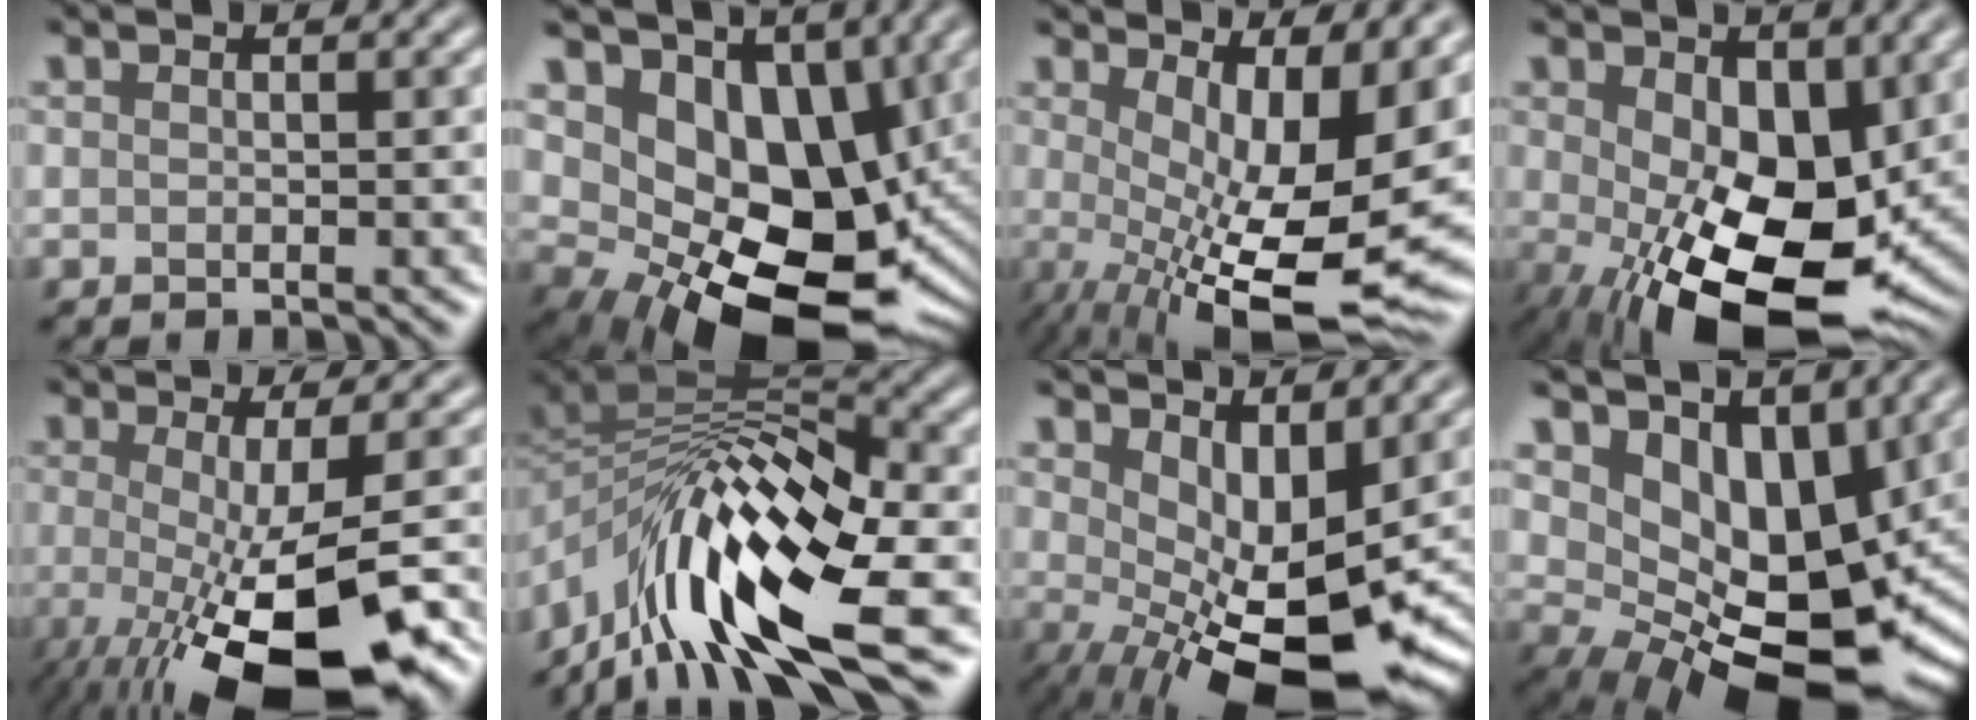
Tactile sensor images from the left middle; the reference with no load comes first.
{"total": 14.2, "force": [0.7, 9.7, 10.3], "torque": [-0.123, -0.033, 0.030]}
{"total": 14.4, "force": [0.3, 5.1, 13.4], "torque": [-0.178, -0.018, 0.036]}
{"total": 11.3, "force": [-1.7, 5.8, 9.5], "torque": [-0.154, -0.024, -0.023]}
{"total": 12.4, "force": [-4.6, 3.7, 10.9], "torque": [-0.158, -0.026, -0.067]}
{"total": 14.8, "force": [-6.1, 5.4, 12.3], "torque": [-0.228, 0.000, -0.102]}
{"total": 11.3, "force": [-0.8, 5.4, 9.9], "torque": [-0.130, -0.029, 0.011]}
{"total": 12.4, "force": [2.2, 8.1, 9.1], "torque": [-0.102, -0.017, 0.056]}